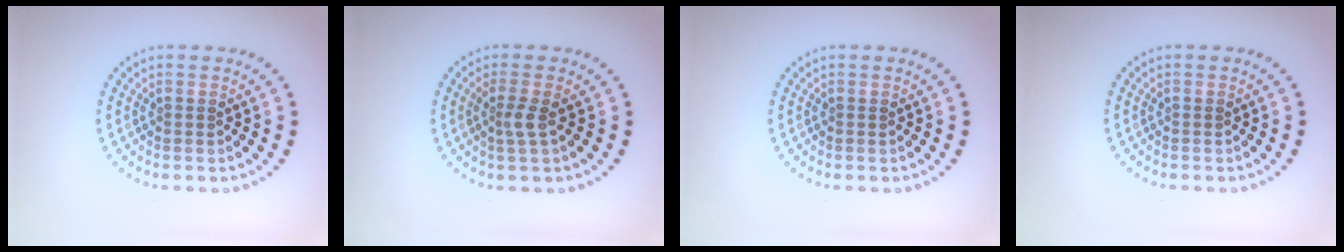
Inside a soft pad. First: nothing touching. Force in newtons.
{"total": 1.6, "press": 1.2, "slide": 1.1}
{"total": 0.0}
{"total": 0.0}